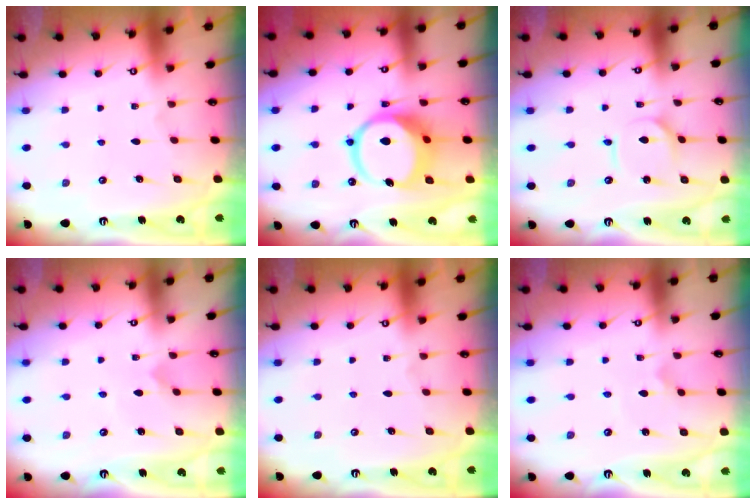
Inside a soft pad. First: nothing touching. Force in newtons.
{"total": 12.2, "press": 12.1, "slide": 1.6}
{"total": 3.0, "press": 3.0, "slide": 0.3}
{"total": 2.3, "press": 2.3, "slide": 0.2}
{"total": 0.0}
{"total": 2.4, "press": 2.4, "slide": 0.2}